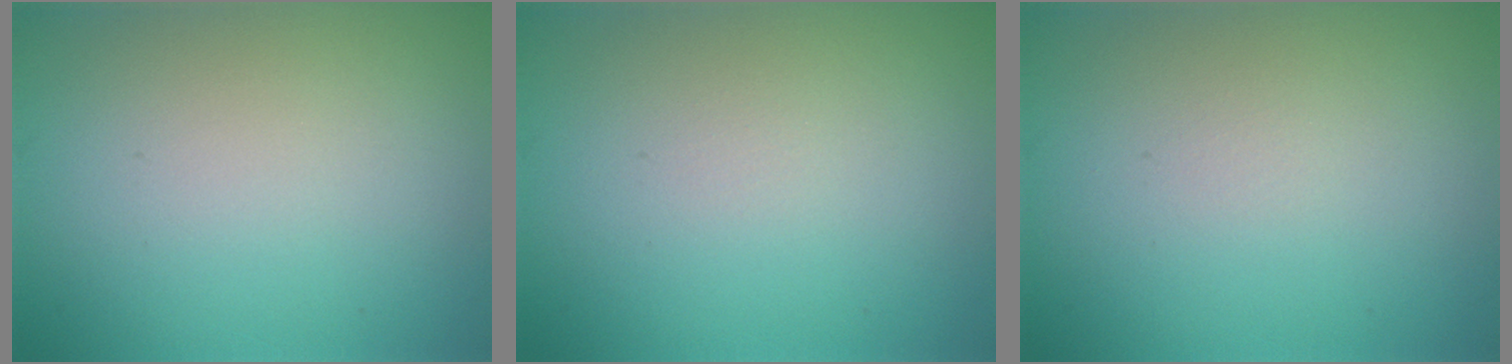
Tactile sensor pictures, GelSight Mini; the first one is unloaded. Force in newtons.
{"total": 0.0}
{"total": 0.0}